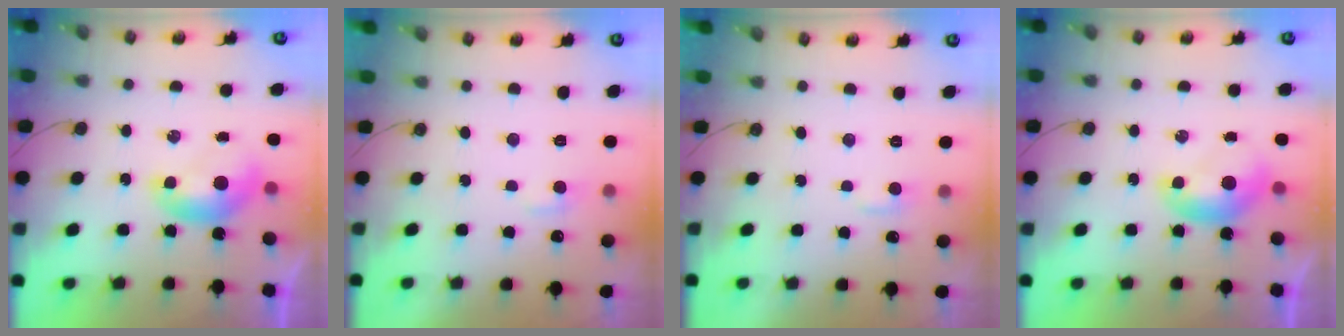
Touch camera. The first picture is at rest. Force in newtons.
{"total": 1.8, "press": 1.7, "slide": 0.5}
{"total": 2.5, "press": 2.5, "slide": 0.5}
{"total": 0.0}